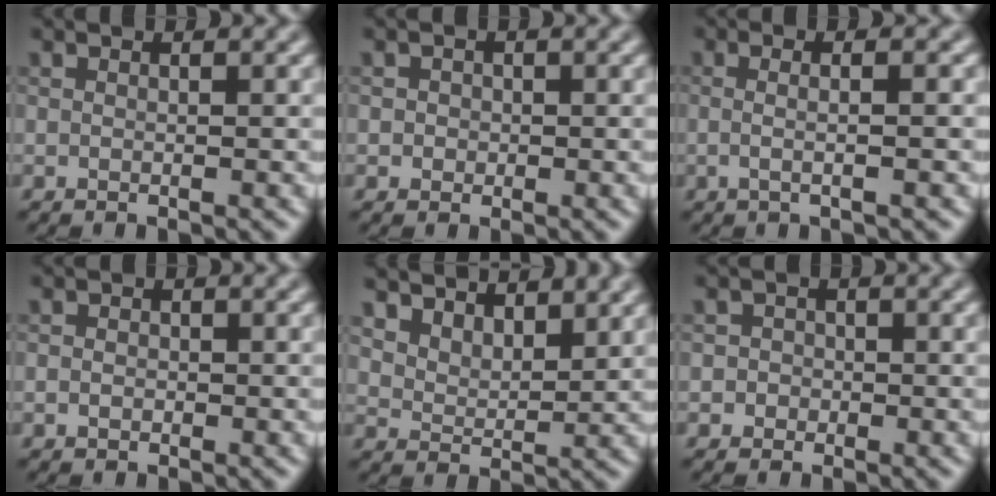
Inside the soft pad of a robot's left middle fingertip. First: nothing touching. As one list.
[{"total": 1.2, "force": [0.1, 1.1, 0.3], "torque": [0.009, -0.001, -0.002]}, {"total": 3.7, "force": [0.5, 1.6, 3.3], "torque": [-0.024, 0.002, -0.023]}, {"total": 0.9, "force": [-0.3, 0.8, 0.4], "torque": [-0.006, -0.001, -0.006]}, {"total": 7.1, "force": [5.8, 3.0, 2.6], "torque": [-0.071, -0.004, 0.099]}, {"total": 1.8, "force": [-0.2, 1.8, 0.3], "torque": [0.018, 0.004, -0.021]}]